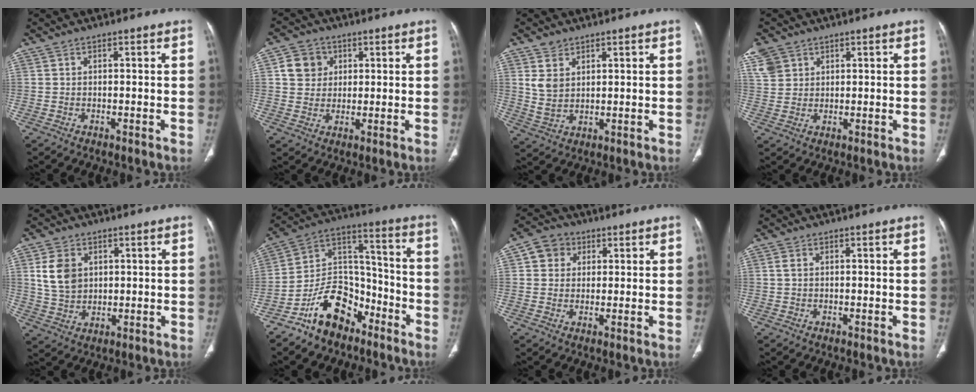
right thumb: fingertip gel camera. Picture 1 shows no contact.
{"total": 6.3, "force": [1.8, 5.6, 2.1], "torque": [-0.011, -0.001, 0.032]}
{"total": 5.2, "force": [2.5, 3.5, 3.0], "torque": [-0.050, -0.017, 0.060]}
{"total": 9.0, "force": [4.7, 6.9, 3.3], "torque": [-0.079, 0.005, 0.103]}
{"total": 8.0, "force": [2.2, 6.1, 4.6], "torque": [-0.070, -0.007, 0.048]}
{"total": 13.9, "force": [-9.0, 8.6, 6.3], "torque": [-0.074, 0.093, -0.167]}
{"total": 5.6, "force": [1.8, 4.9, 1.9], "torque": [-0.010, 0.002, 0.025]}
{"total": 1.1, "force": [0.2, 0.7, 0.8], "torque": [-0.016, 0.003, 0.002]}